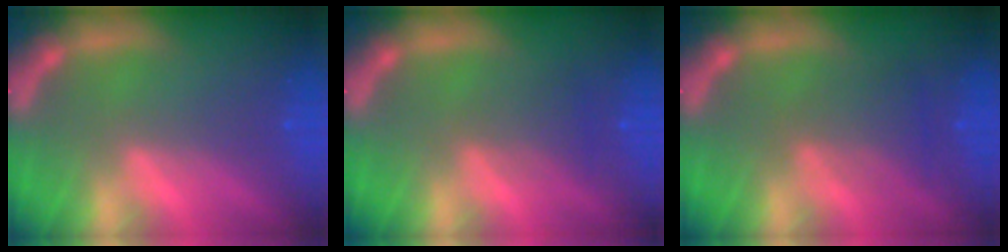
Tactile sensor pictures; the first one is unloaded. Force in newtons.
{"total": 2.0}
{"total": 3.0}